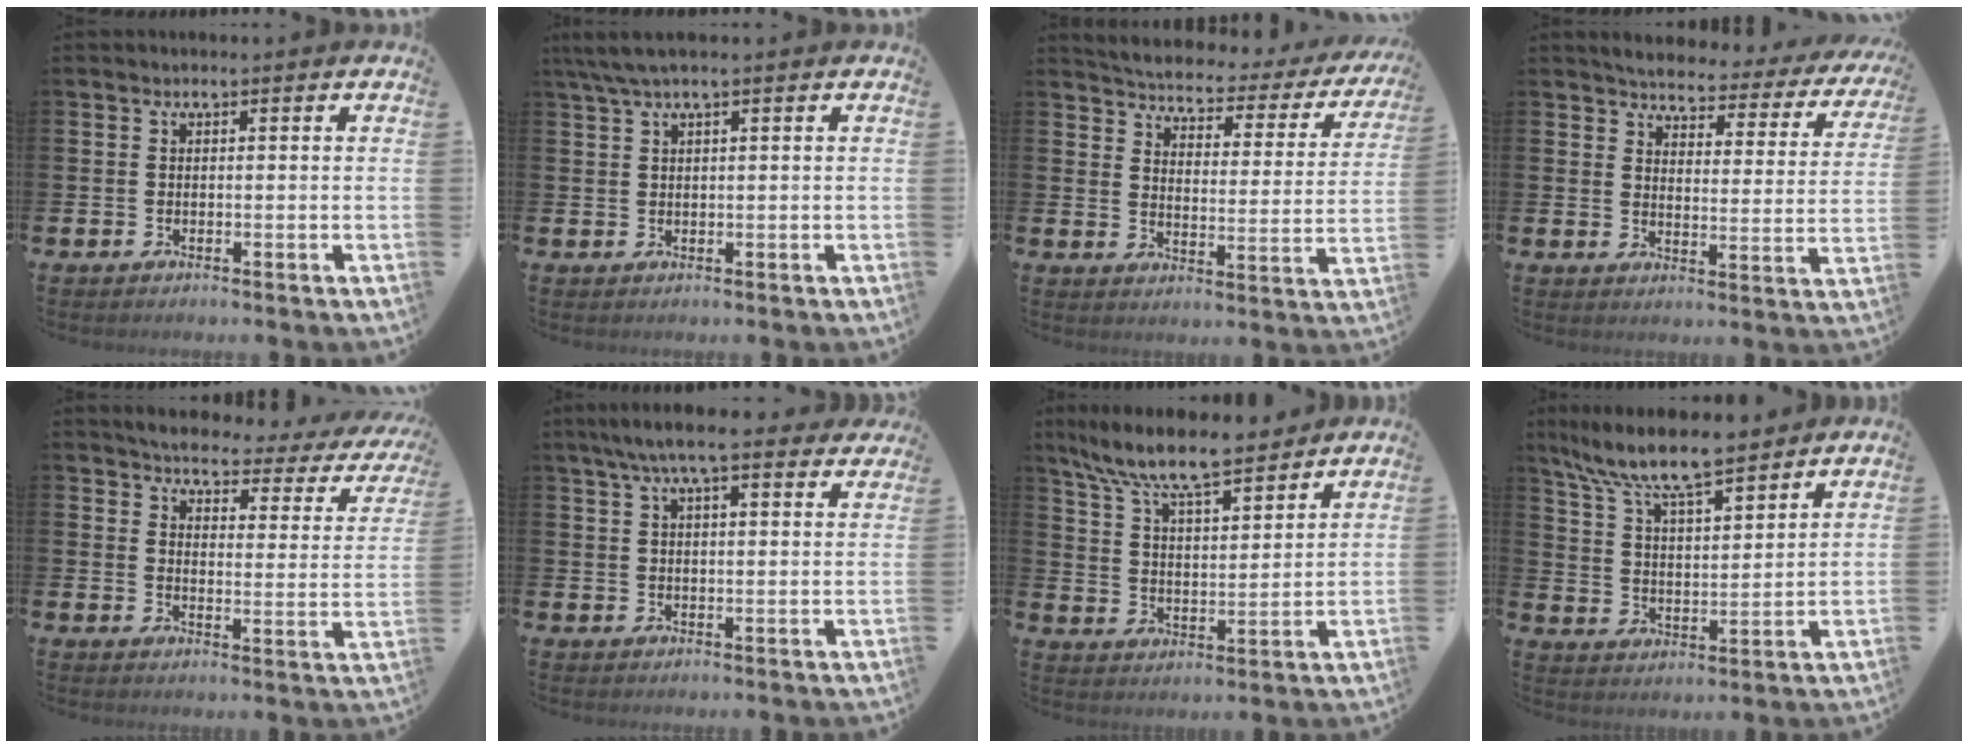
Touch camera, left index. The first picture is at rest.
{"total": 2.5, "force": [1.6, 0.1, 2.0], "torque": [-0.041, 0.003, 0.029]}
{"total": 3.7, "force": [3.5, 0.9, 0.8], "torque": [-0.038, -0.037, 0.049]}
{"total": 3.7, "force": [3.5, 0.9, 0.8], "torque": [-0.029, -0.038, 0.051]}
{"total": 3.7, "force": [3.4, 0.9, 1.2], "torque": [-0.043, -0.033, 0.049]}
{"total": 7.5, "force": [6.6, 1.2, 3.4], "torque": [-0.075, -0.017, 0.118]}
{"total": 9.2, "force": [8.4, 1.4, 3.5], "torque": [-0.102, -0.055, 0.147]}
{"total": 8.9, "force": [8.2, 1.2, 3.4], "torque": [-0.099, -0.052, 0.142]}